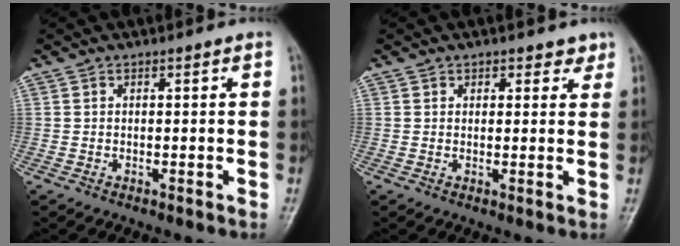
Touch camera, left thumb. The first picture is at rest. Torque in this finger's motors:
{"motor_torque": [-0.10, -0.18, -0.43, -0.09, -0.03]}